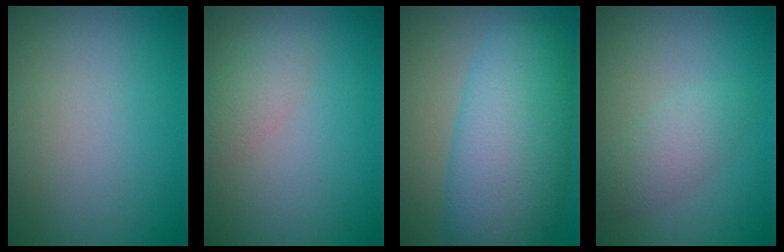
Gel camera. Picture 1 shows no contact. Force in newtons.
{"total": 2.0, "press": 2.0, "slide": 0.1}
{"total": 10.9, "press": 10.9, "slide": 0.3}
{"total": 2.5, "press": 2.5, "slide": 0.1}